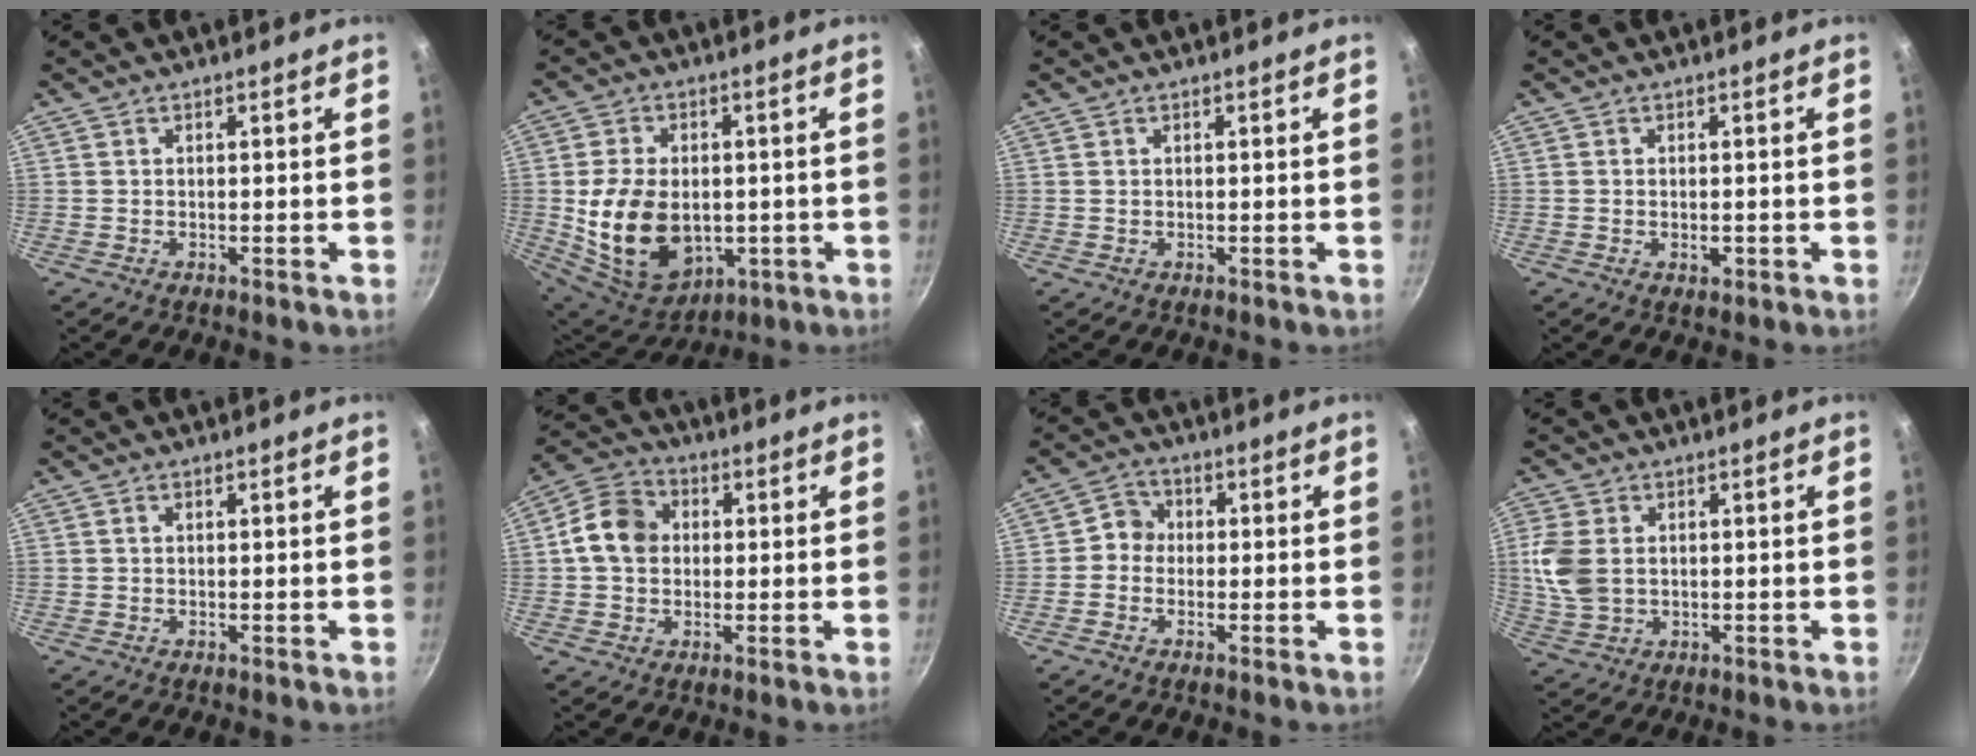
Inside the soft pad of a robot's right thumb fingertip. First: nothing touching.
{"total": 16.6, "force": [-1.4, 11.5, 11.9], "torque": [-0.204, -0.009, -0.001]}
{"total": 0.0}
{"total": 1.6, "force": [-0.3, 1.0, 1.2], "torque": [-0.019, -0.001, -0.005]}
{"total": 0.7, "force": [0.2, 0.6, 0.3], "torque": [-0.004, 0.004, 0.003]}
{"total": 9.5, "force": [0.8, 7.7, 5.4], "torque": [-0.074, 0.018, -0.004]}
{"total": 4.0, "force": [-0.3, 3.8, 1.4], "torque": [0.004, 0.011, -0.021]}
{"total": 8.0, "force": [0.9, 5.8, 5.4], "torque": [-0.114, -0.001, 0.024]}